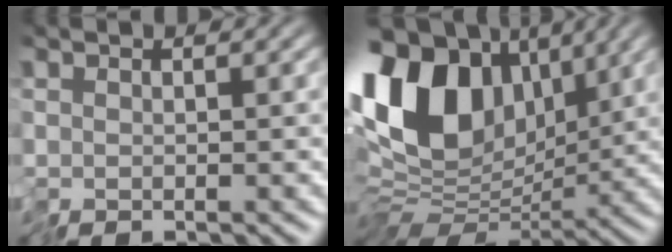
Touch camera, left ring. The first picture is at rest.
{"total": 13.1, "force": [3.8, 9.1, 8.5], "torque": [-0.171, 0.027, 0.060]}